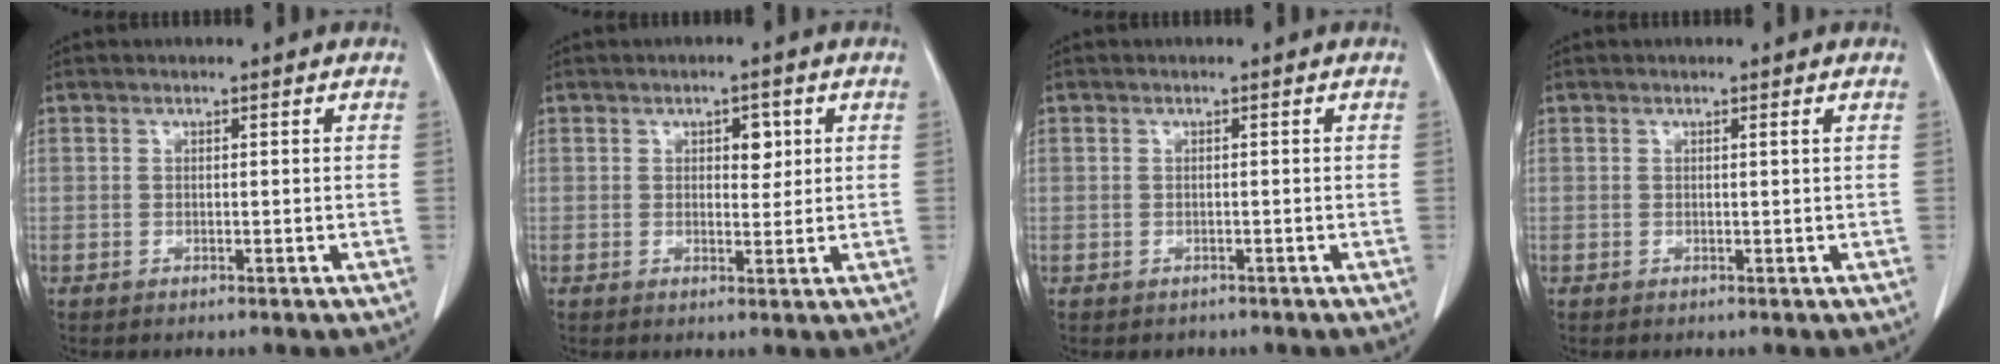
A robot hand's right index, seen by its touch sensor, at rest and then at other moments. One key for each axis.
{"total": 2.9, "fx": 1.0, "fy": 1.6, "fz": 2.1, "tx": -0.024, "ty": 0.002, "tz": 0.014}
{"total": 1.2, "fx": -0.6, "fy": 1.0, "fz": -0.1, "tx": -0.005, "ty": 0.004, "tz": -0.007}
{"total": 0.0}